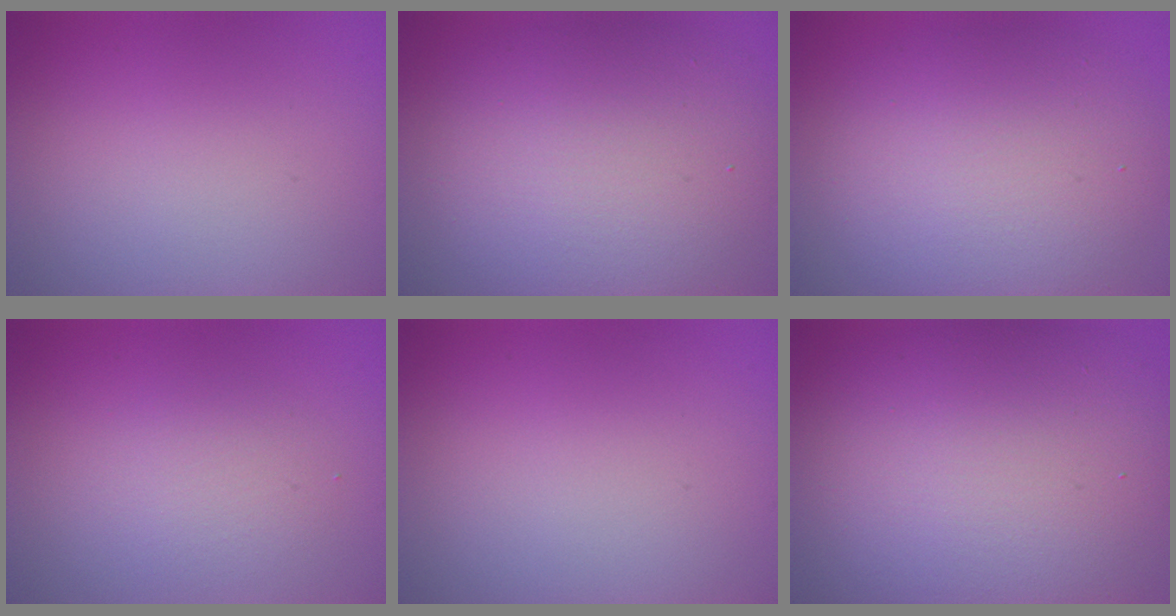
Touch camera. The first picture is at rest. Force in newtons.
{"total": 10.5, "press": 10.5, "slide": 0.5}
{"total": 8.7, "press": 8.7, "slide": 0.5}
{"total": 2.2, "press": 2.2, "slide": 0.1}
{"total": 0.0}
{"total": 14.1, "press": 14.1, "slide": 0.8}